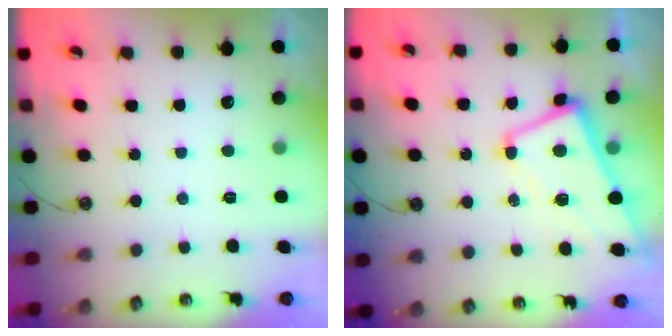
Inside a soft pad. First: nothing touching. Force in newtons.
{"total": 1.5, "press": 1.2, "slide": 0.8}